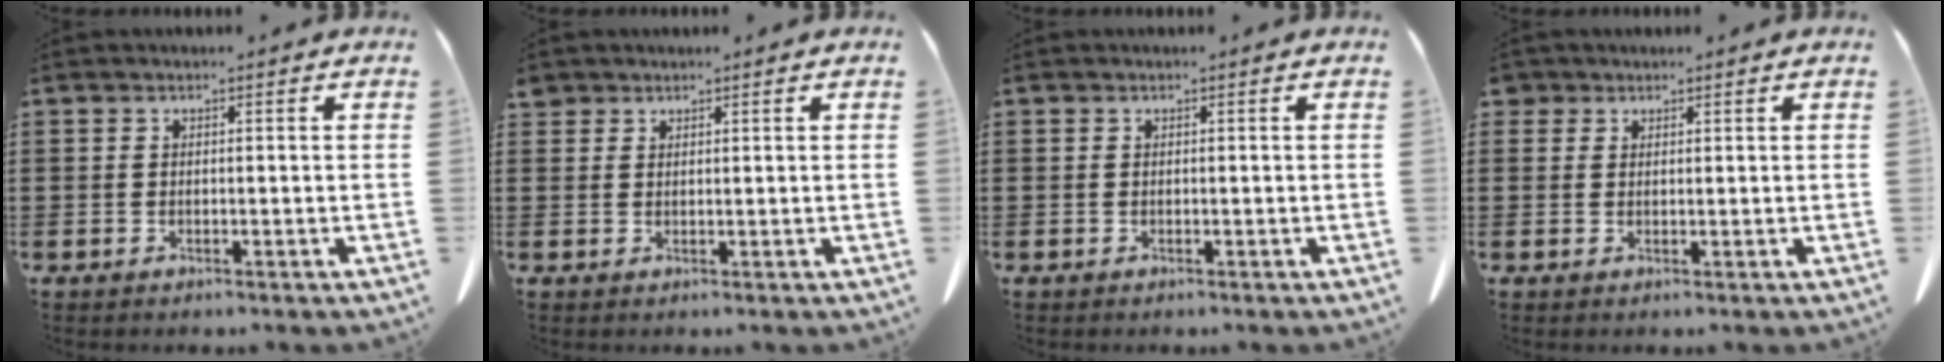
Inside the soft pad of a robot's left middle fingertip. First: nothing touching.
{"total": 1.6, "force": [1.4, 0.7, 0.2], "torque": [-0.009, 0.001, 0.029]}
{"total": 0.0}
{"total": 1.7, "force": [1.3, 1.0, 0.2], "torque": [-0.010, 0.003, 0.028]}